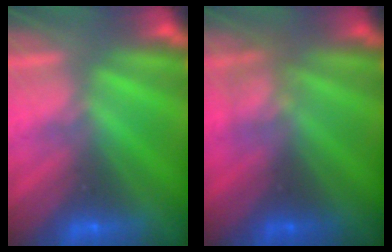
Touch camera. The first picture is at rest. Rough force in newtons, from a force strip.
{"total": 2.4}